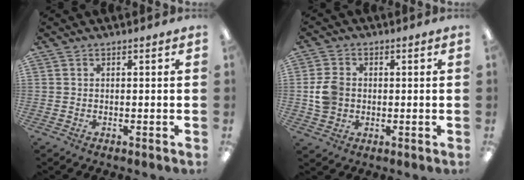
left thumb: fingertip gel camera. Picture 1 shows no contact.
{"total": 7.0, "force": [0.1, 6.0, 3.6], "torque": [-0.076, 0.010, 0.004]}